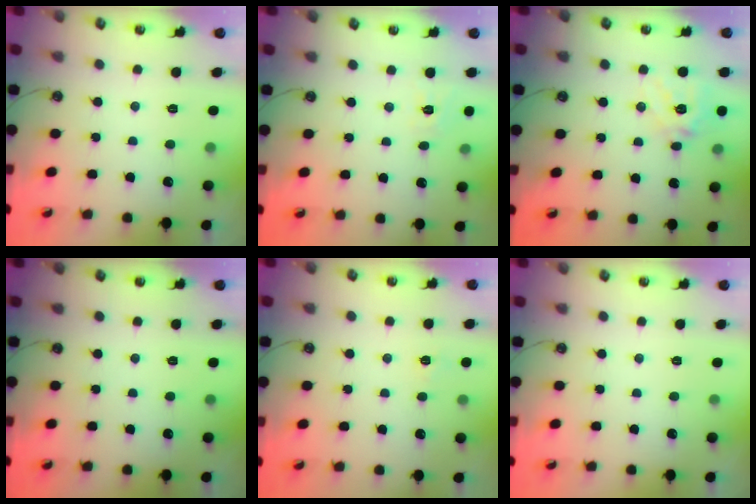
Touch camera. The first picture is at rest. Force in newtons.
{"total": 6.2, "press": 6.2, "slide": 0.7}
{"total": 13.9, "press": 13.8, "slide": 2.0}
{"total": 0.0}
{"total": 2.8, "press": 2.8, "slide": 0.3}
{"total": 0.0}